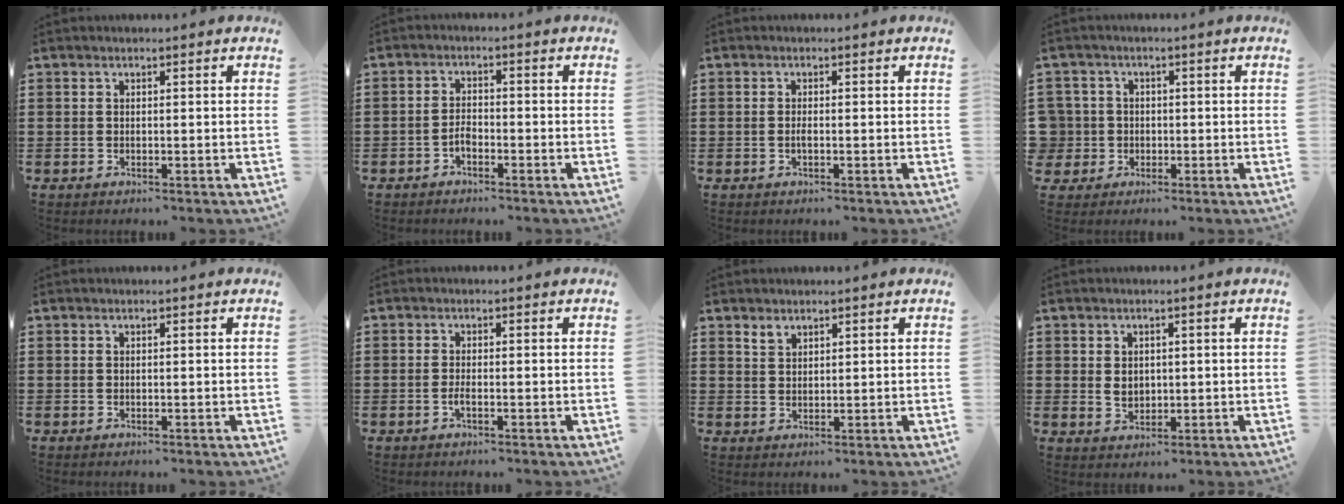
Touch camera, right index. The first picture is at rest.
{"total": 2.1, "force": [-1.3, 1.1, 1.1], "torque": [-0.026, 0.003, -0.027]}
{"total": 1.0, "force": [-0.3, 0.1, 1.0], "torque": [-0.020, -0.005, -0.005]}
{"total": 3.9, "force": [-0.5, 3.9, 0.5], "torque": [-0.043, 0.006, -0.016]}
{"total": 0.0}
{"total": 1.2, "force": [-0.6, 0.2, 1.0], "torque": [-0.022, -0.006, -0.009]}
{"total": 1.6, "force": [1.4, 0.7, 0.3], "torque": [-0.009, 0.000, 0.028]}
{"total": 2.5, "force": [0.3, 2.0, 1.4], "torque": [-0.025, 0.005, 0.003]}